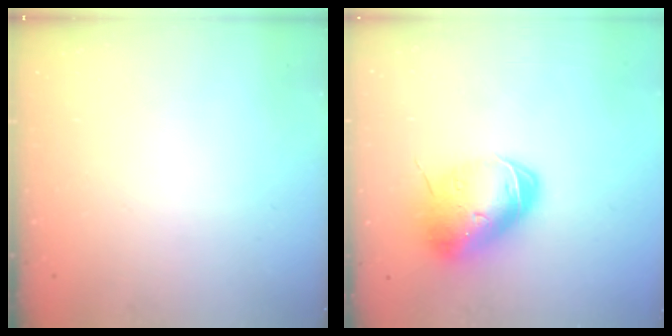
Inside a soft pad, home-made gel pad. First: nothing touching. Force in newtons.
{"total": 13.6, "press": 13.4, "slide": 2.3}